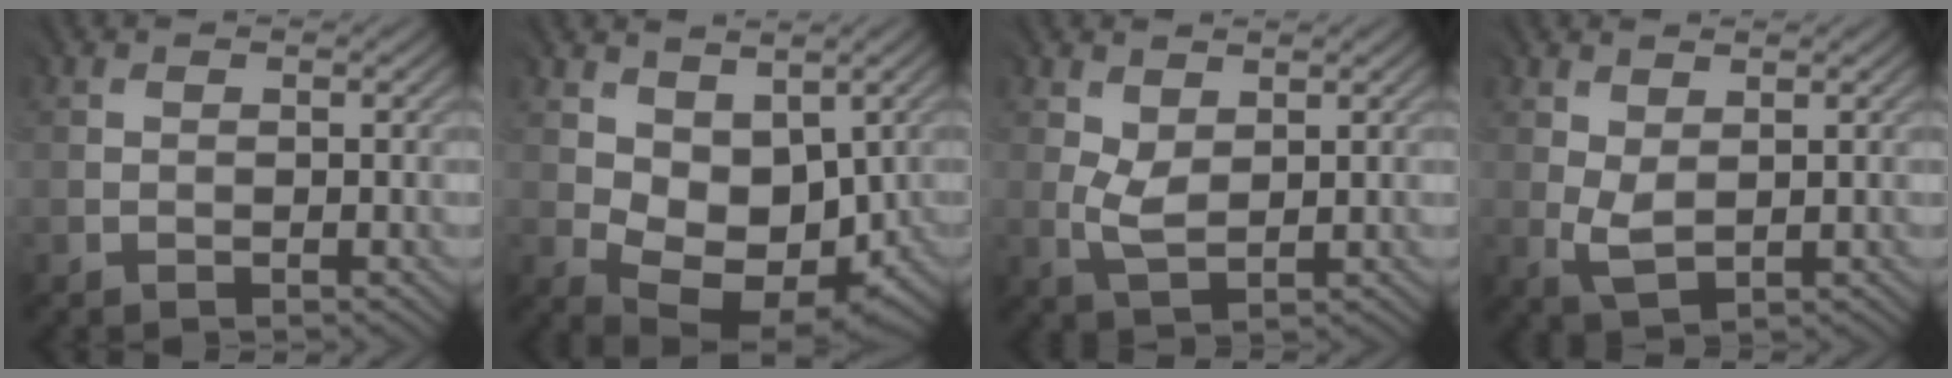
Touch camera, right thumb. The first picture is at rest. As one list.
[{"total": 8.4, "force": [0.9, 5.9, 5.9], "torque": [-0.120, -0.018, 0.021]}, {"total": 2.7, "force": [1.1, 1.6, 1.9], "torque": [-0.053, -0.002, 0.029]}, {"total": 2.6, "force": [0.7, 1.5, 2.0], "torque": [-0.062, -0.002, 0.018]}]